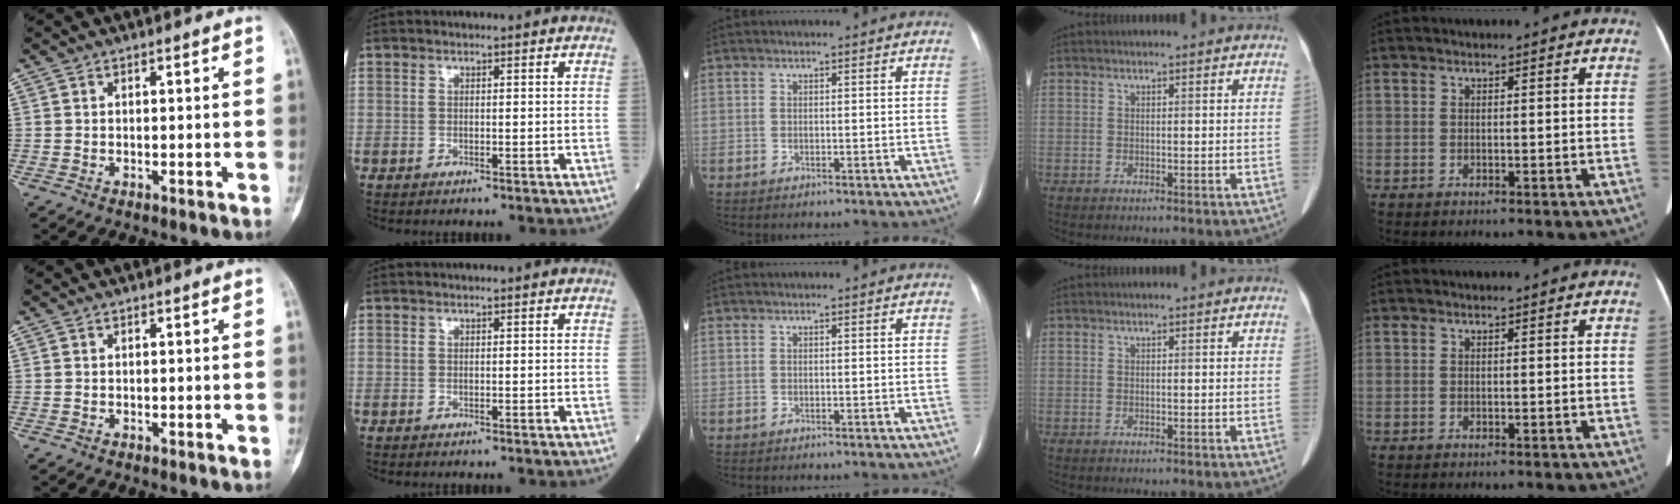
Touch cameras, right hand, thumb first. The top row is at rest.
{}